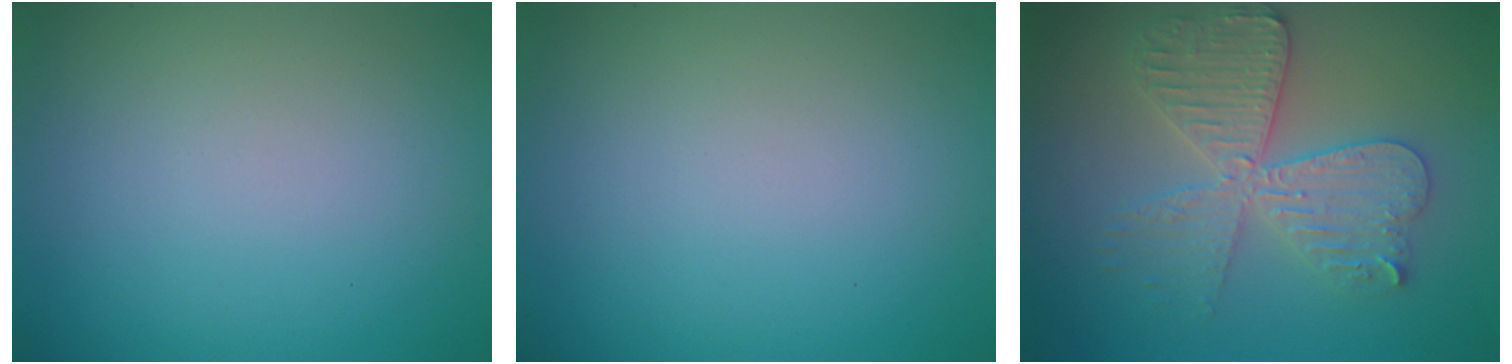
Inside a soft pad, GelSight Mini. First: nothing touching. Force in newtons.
{"total": 0.0}
{"total": 5.7, "press": 5.6, "slide": 0.8}